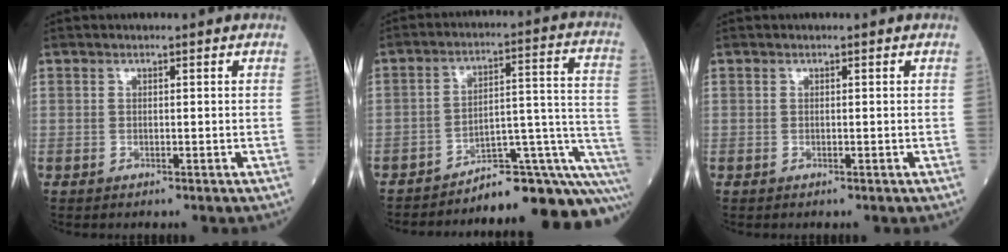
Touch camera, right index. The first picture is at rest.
{"total": 16.7, "force": [-15.2, 1.5, 6.6], "torque": [-0.016, 0.059, -0.208]}
{"total": 0.0}